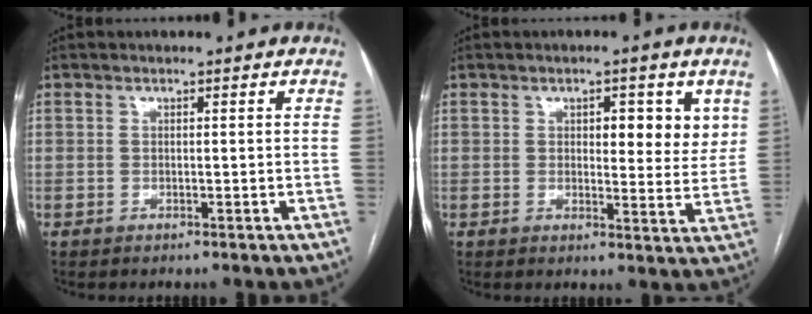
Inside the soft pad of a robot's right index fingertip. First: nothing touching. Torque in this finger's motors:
{"motor_torque": [0.03, 0.02, 0.03, 0.01]}